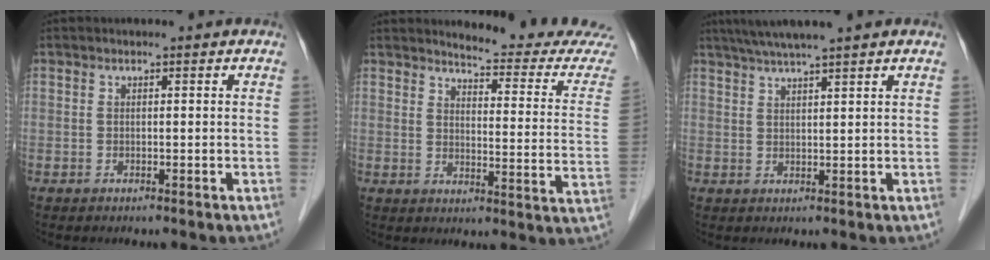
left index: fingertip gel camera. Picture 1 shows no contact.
{"total": 15.7, "force": [15.4, -0.1, 3.1], "torque": [-0.033, -0.109, 0.162]}
{"total": 7.2, "force": [6.0, -0.7, 4.0], "torque": [-0.069, 0.029, 0.095]}